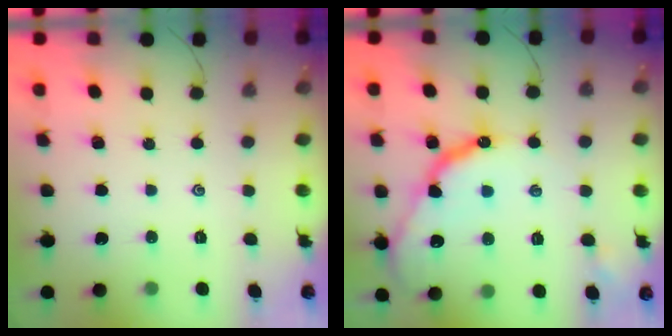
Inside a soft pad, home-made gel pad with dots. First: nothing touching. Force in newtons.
{"total": 14.5, "press": 14.4, "slide": 1.2}